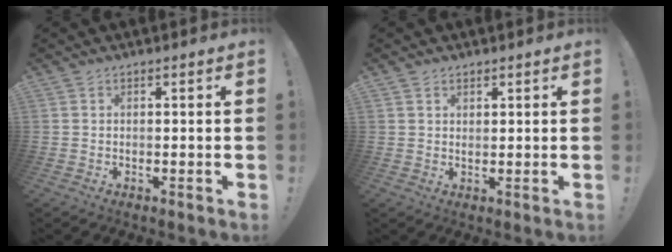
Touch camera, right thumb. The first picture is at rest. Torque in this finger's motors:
{"motor_torque": [-0.35, 0.06, 0.17, 0.04, -0.01]}